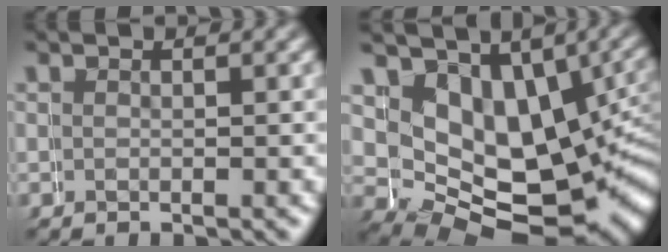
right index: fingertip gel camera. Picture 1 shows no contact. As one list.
[{"total": 13.4, "force": [-1.4, 10.3, 8.5], "torque": [-0.160, -0.060, -0.002]}]